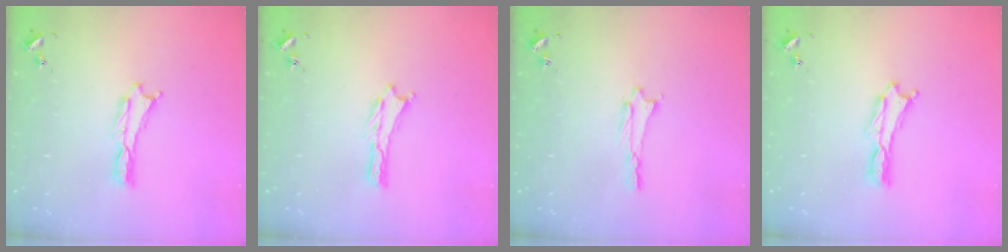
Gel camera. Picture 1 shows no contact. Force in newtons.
{"total": 0.0}
{"total": 0.8, "press": 0.8, "slide": 0.1}
{"total": 0.0}